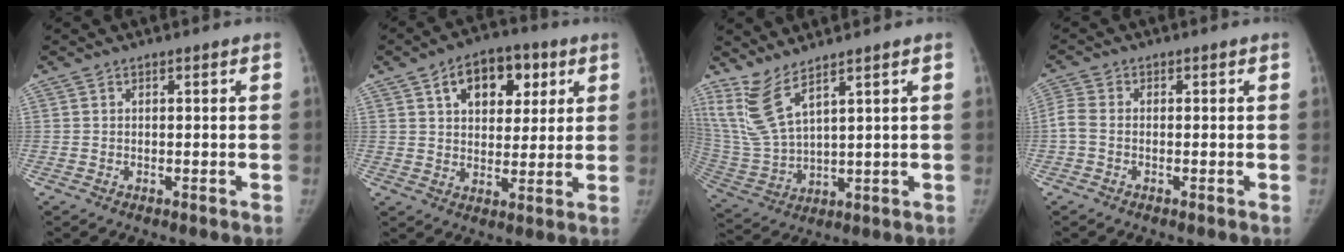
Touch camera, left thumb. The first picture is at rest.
{"total": 12.1, "force": [5.1, 7.8, 7.8], "torque": [-0.070, -0.006, 0.075]}
{"total": 9.2, "force": [6.5, 2.1, 6.2], "torque": [-0.143, -0.040, 0.158]}
{"total": 2.8, "force": [-0.7, 1.7, 2.1], "torque": [-0.055, 0.001, -0.025]}